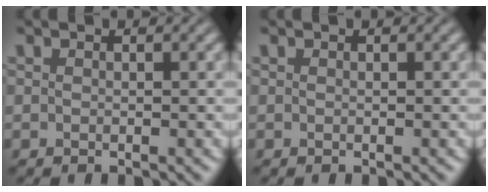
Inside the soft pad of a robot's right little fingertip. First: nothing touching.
{"total": 0.0}